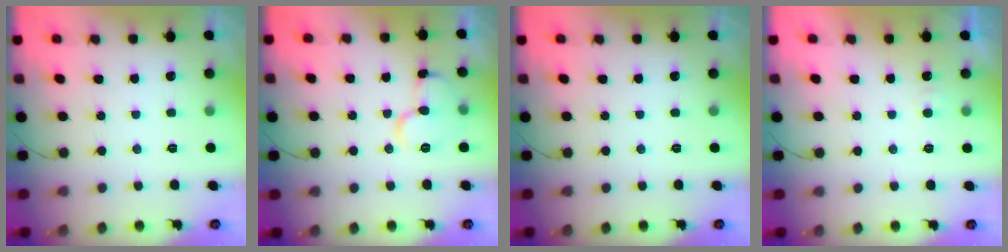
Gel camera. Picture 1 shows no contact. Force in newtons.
{"total": 10.1, "press": 10.1, "slide": 1.1}
{"total": 0.0}
{"total": 3.5, "press": 3.4, "slide": 0.3}